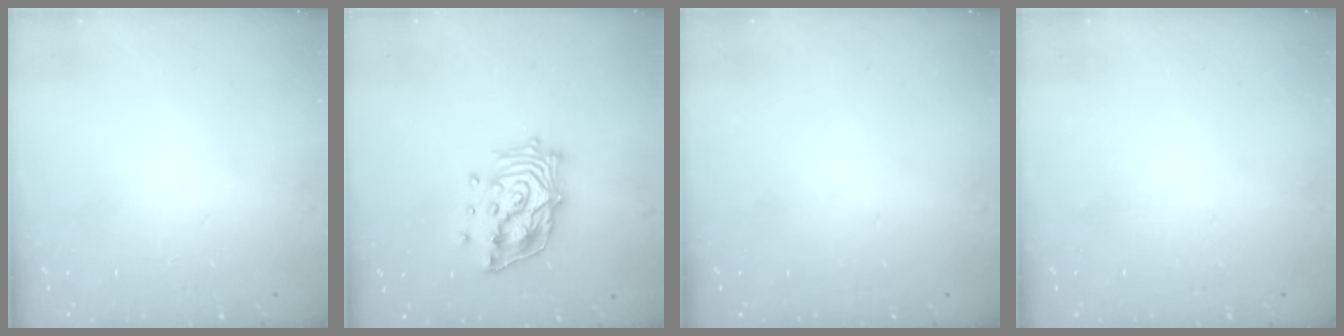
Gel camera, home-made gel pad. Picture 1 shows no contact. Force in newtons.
{"total": 16.0, "press": 15.9, "slide": 2.3}
{"total": 0.0}
{"total": 0.0}